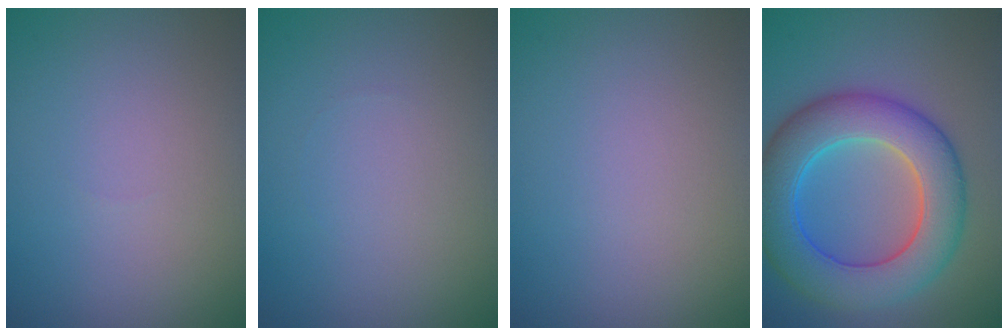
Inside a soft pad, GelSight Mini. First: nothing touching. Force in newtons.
{"total": 0.0}
{"total": 0.0}
{"total": 9.1, "press": 9.1, "slide": 0.3}